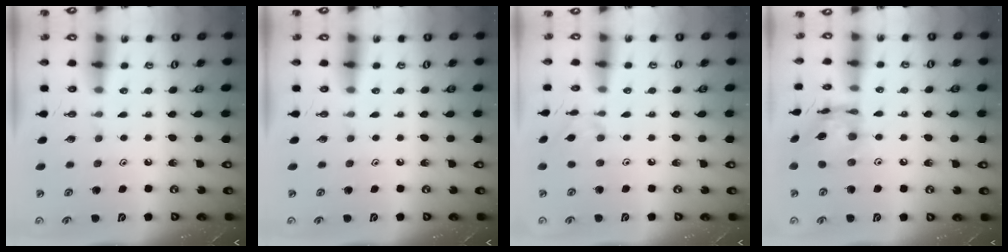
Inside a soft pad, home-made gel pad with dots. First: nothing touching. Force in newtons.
{"total": 0.0}
{"total": 2.6, "press": 2.6, "slide": 0.6}
{"total": 13.4, "press": 13.3, "slide": 1.2}